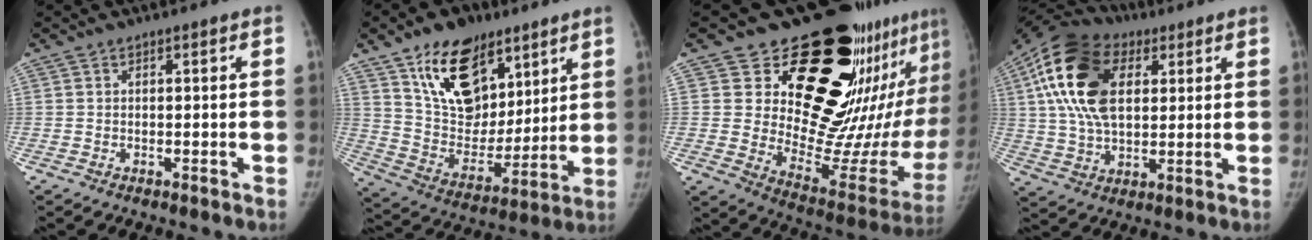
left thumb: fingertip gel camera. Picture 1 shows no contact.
{"total": 20.1, "force": [11.6, 12.6, 10.5], "torque": [-0.124, -0.055, 0.208]}
{"total": 30.0, "force": [18.0, 13.9, 19.6], "torque": [-0.243, -0.110, 0.260]}
{"total": 20.6, "force": [6.3, 12.6, 15.0], "torque": [-0.281, 0.005, 0.105]}